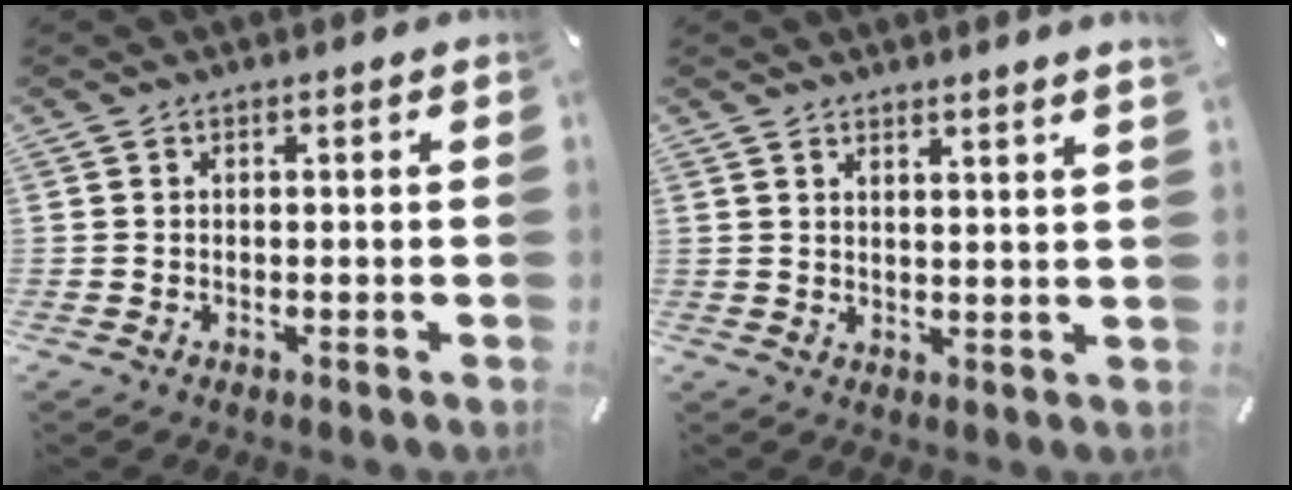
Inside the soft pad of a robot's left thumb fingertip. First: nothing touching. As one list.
[{"total": 2.7, "force": [2.5, -0.8, 0.7], "torque": [-0.016, -0.017, 0.046]}]